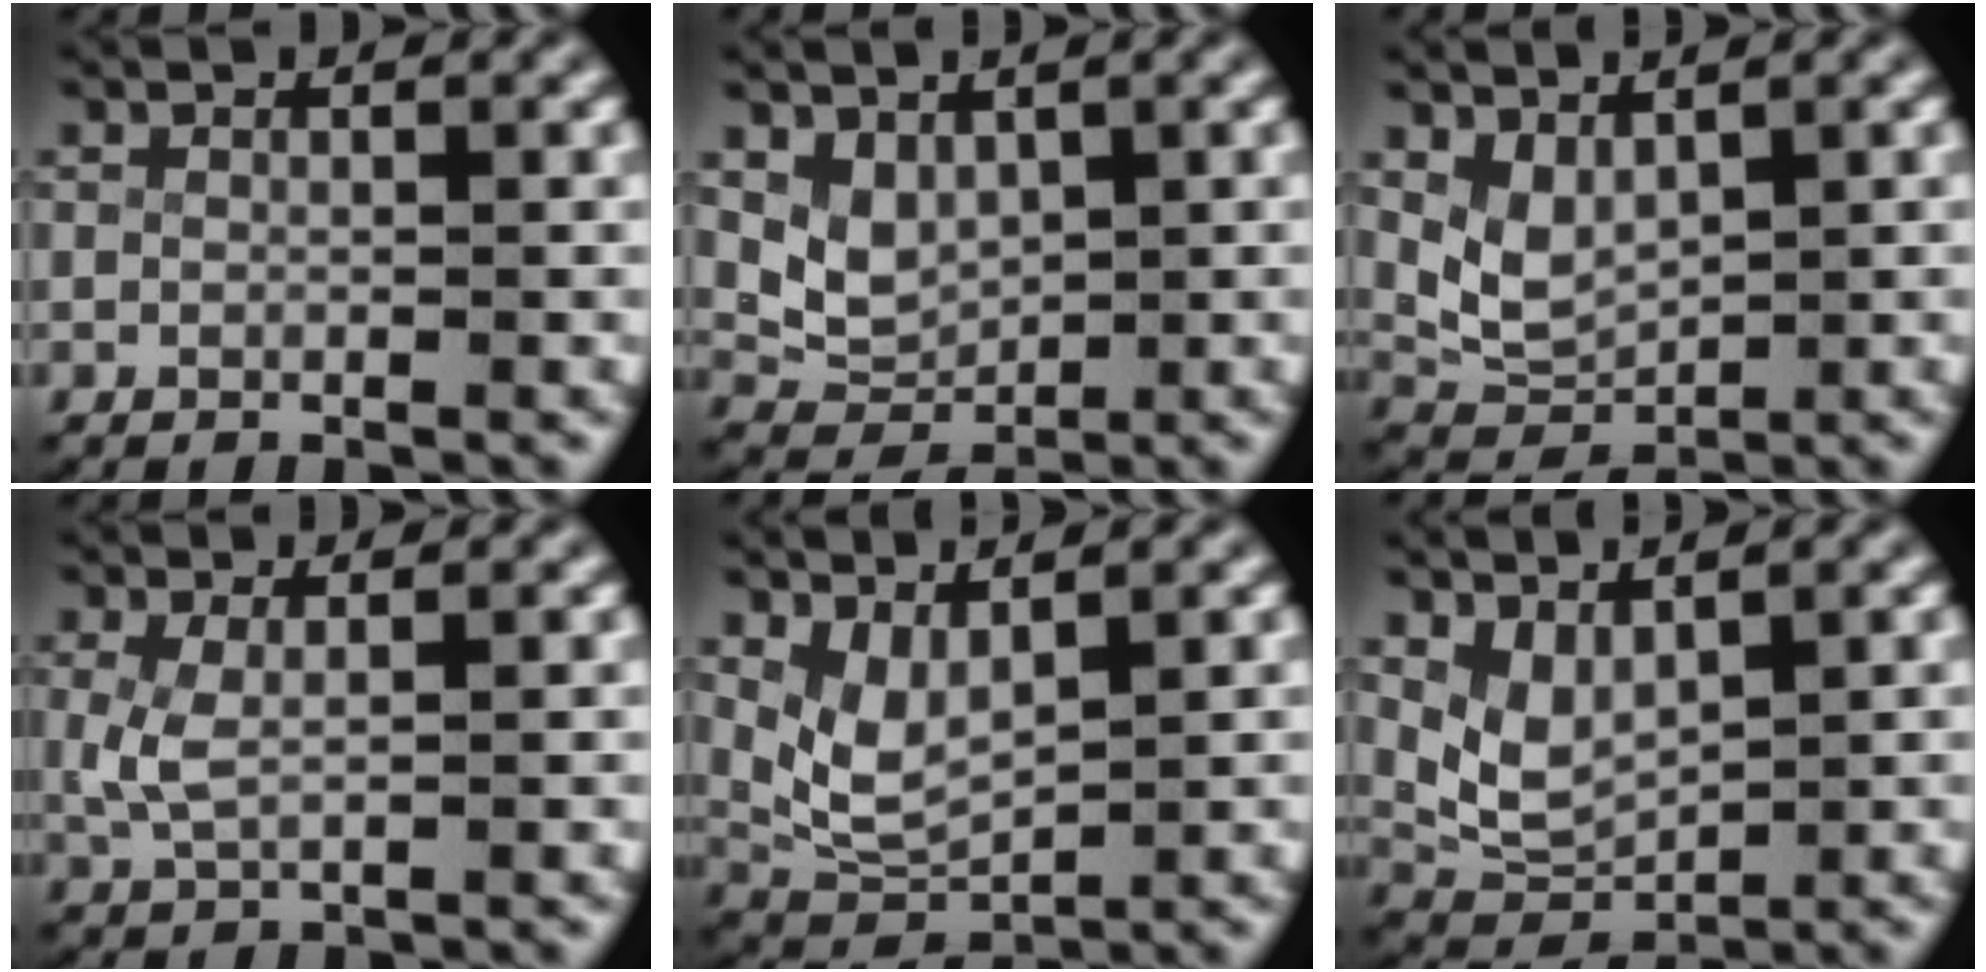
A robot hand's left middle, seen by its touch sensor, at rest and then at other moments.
{"total": 5.6, "force": [0.9, 4.9, 2.5], "torque": [-0.070, -0.020, 0.020]}
{"total": 5.2, "force": [0.9, 4.3, 2.7], "torque": [-0.079, -0.020, 0.023]}
{"total": 2.2, "force": [0.2, 1.0, 2.0], "torque": [-0.060, -0.010, 0.015]}
{"total": 5.6, "force": [1.1, 4.3, 3.4], "torque": [-0.095, -0.018, 0.027]}
{"total": 6.3, "force": [1.1, 5.2, 3.4], "torque": [-0.093, -0.020, 0.024]}